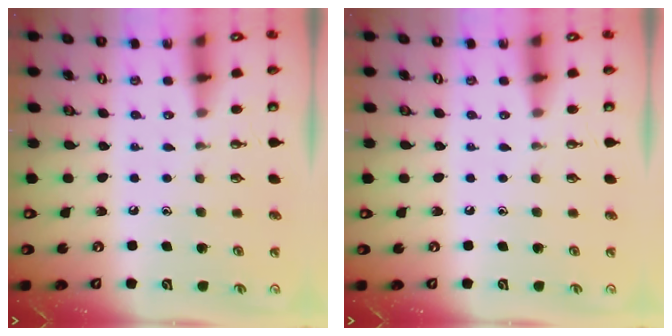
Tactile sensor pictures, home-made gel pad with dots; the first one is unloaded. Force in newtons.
{"total": 0.0}